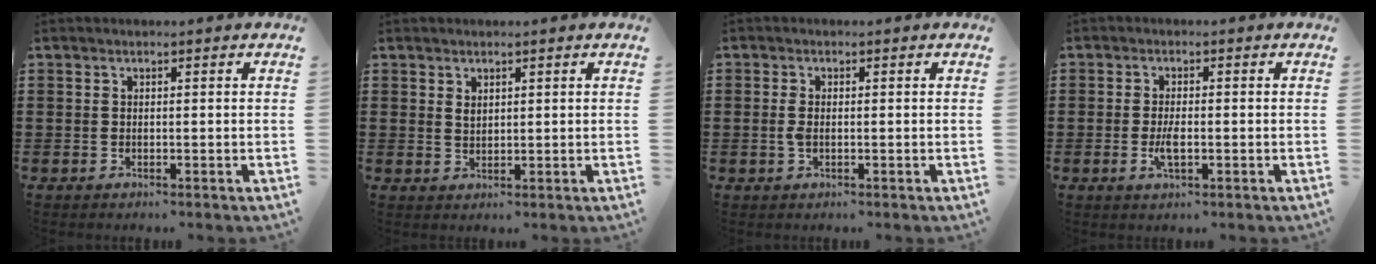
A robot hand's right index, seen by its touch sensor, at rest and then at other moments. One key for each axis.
{"total": 1.3, "fx": 1.0, "fy": 0.7, "fz": 0.6, "tx": -0.013, "ty": 0.003, "tz": 0.018}
{"total": 1.7, "fx": -0.2, "fy": 0.6, "fz": 1.6, "tx": -0.046, "ty": -0.008, "tz": -0.007}
{"total": 3.1, "fx": -0.7, "fy": 0.9, "fz": 2.9, "tx": -0.059, "ty": -0.005, "tz": -0.013}